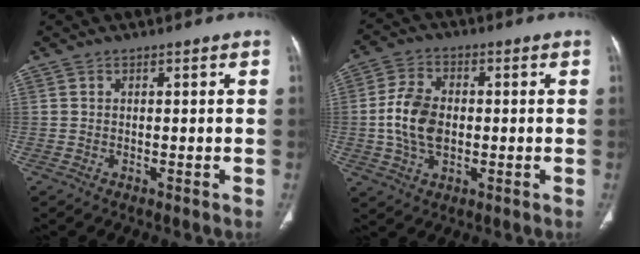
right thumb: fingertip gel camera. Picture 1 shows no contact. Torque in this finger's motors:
{"motor_torque": [1.57, 1.37, 0.88, -0.79, 0.06]}